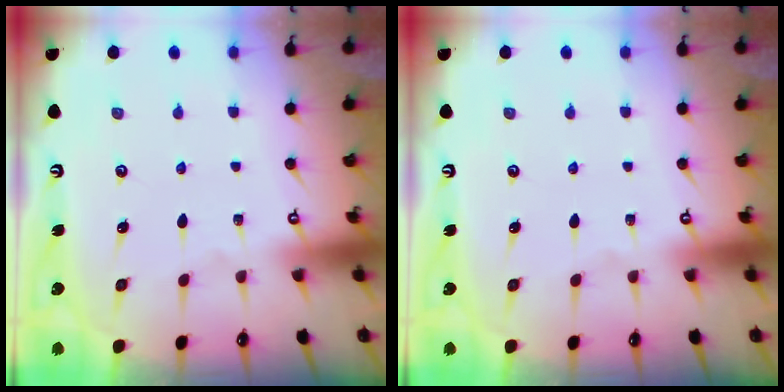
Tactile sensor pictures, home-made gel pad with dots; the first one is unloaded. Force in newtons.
{"total": 0.0}